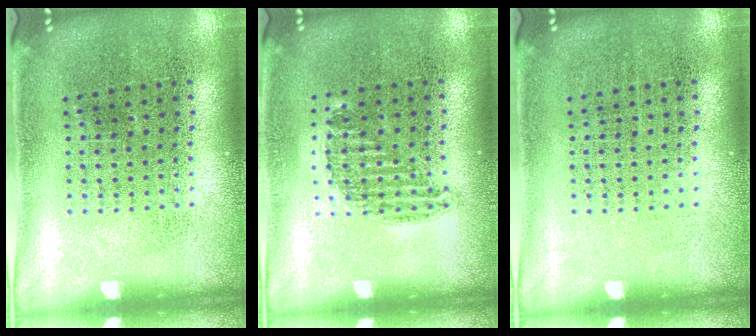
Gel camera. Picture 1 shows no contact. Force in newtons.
{"total": 0.8, "press": 0.7, "slide": 0.5}
{"total": 0.0}